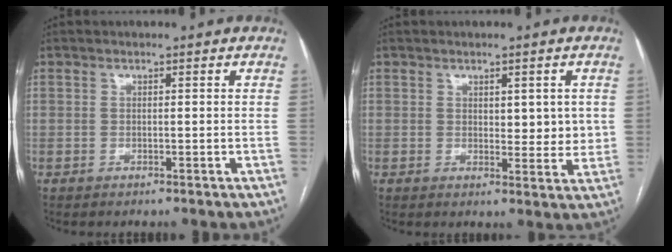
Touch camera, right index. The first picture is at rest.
{"total": 4.8, "force": [1.0, 2.1, 4.2], "torque": [-0.050, -0.005, 0.014]}